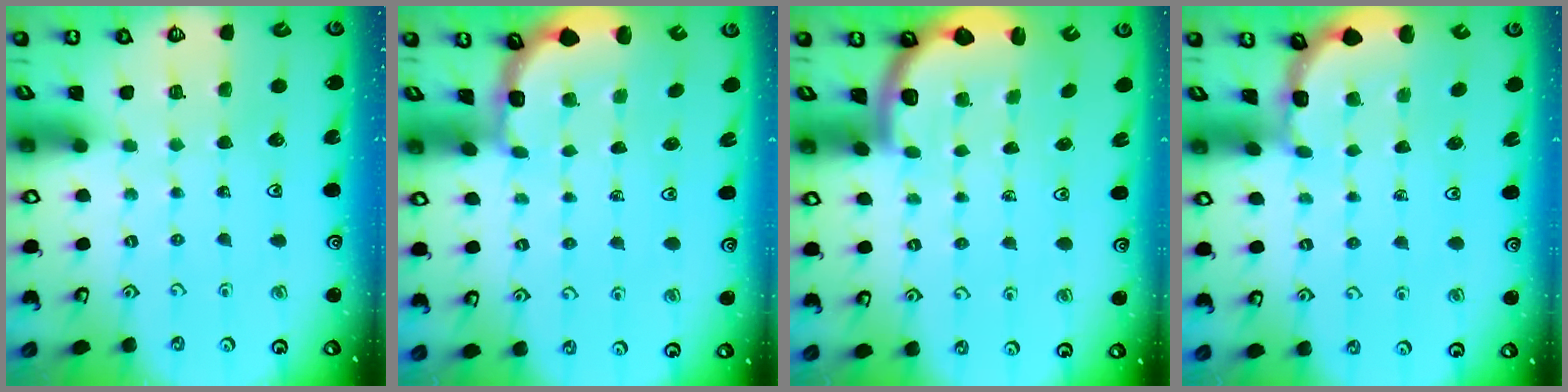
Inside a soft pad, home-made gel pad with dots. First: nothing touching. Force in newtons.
{"total": 1.9, "press": 1.5, "slide": 1.1}
{"total": 2.5, "press": 2.2, "slide": 1.1}
{"total": 1.5, "press": 1.5, "slide": 0.2}